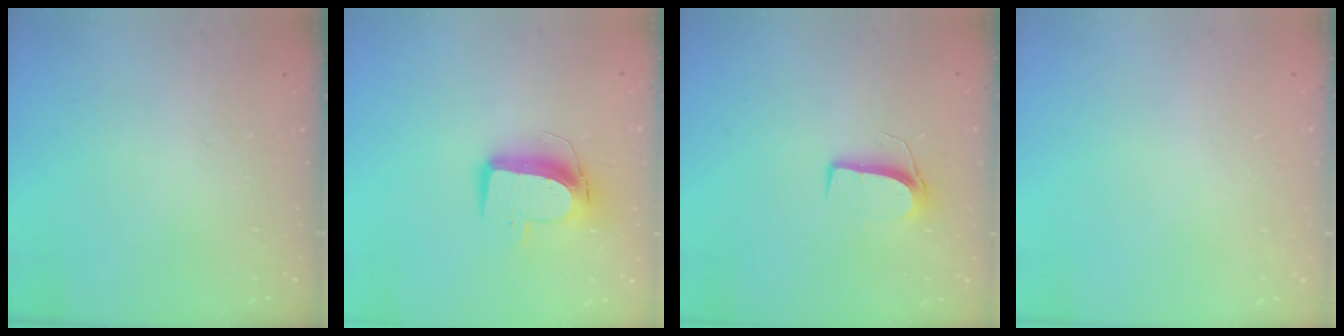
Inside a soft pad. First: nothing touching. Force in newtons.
{"total": 11.1, "press": 11.0, "slide": 1.2}
{"total": 7.0, "press": 7.0, "slide": 0.4}
{"total": 0.0}